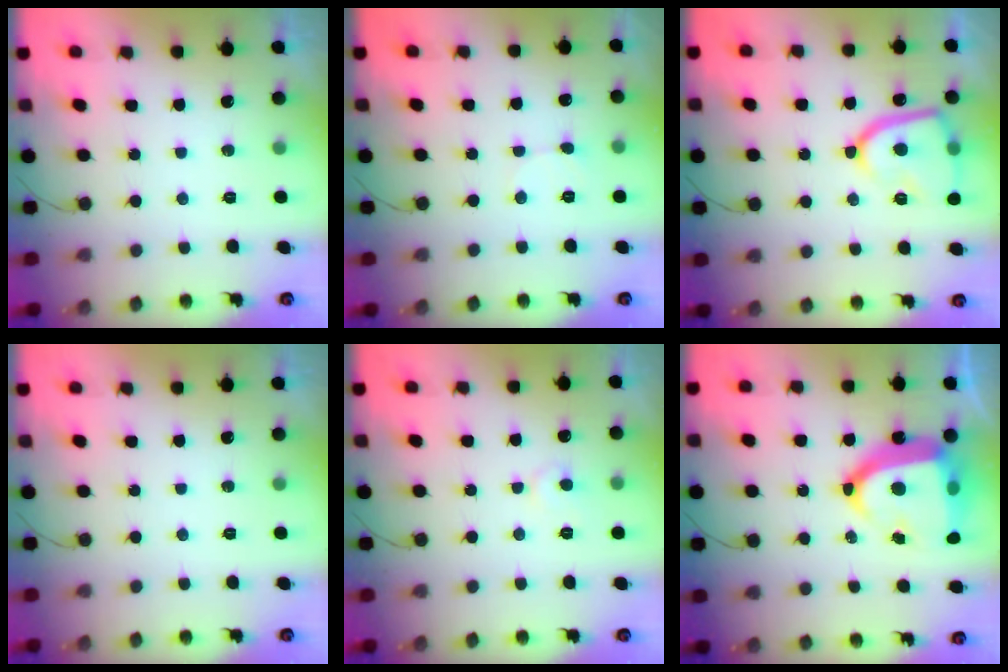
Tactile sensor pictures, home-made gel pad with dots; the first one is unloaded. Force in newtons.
{"total": 1.9, "press": 1.9, "slide": 0.2}
{"total": 15.7, "press": 15.6, "slide": 1.1}
{"total": 0.0}
{"total": 5.3, "press": 5.2, "slide": 0.5}
{"total": 21.5, "press": 21.4, "slide": 1.6}